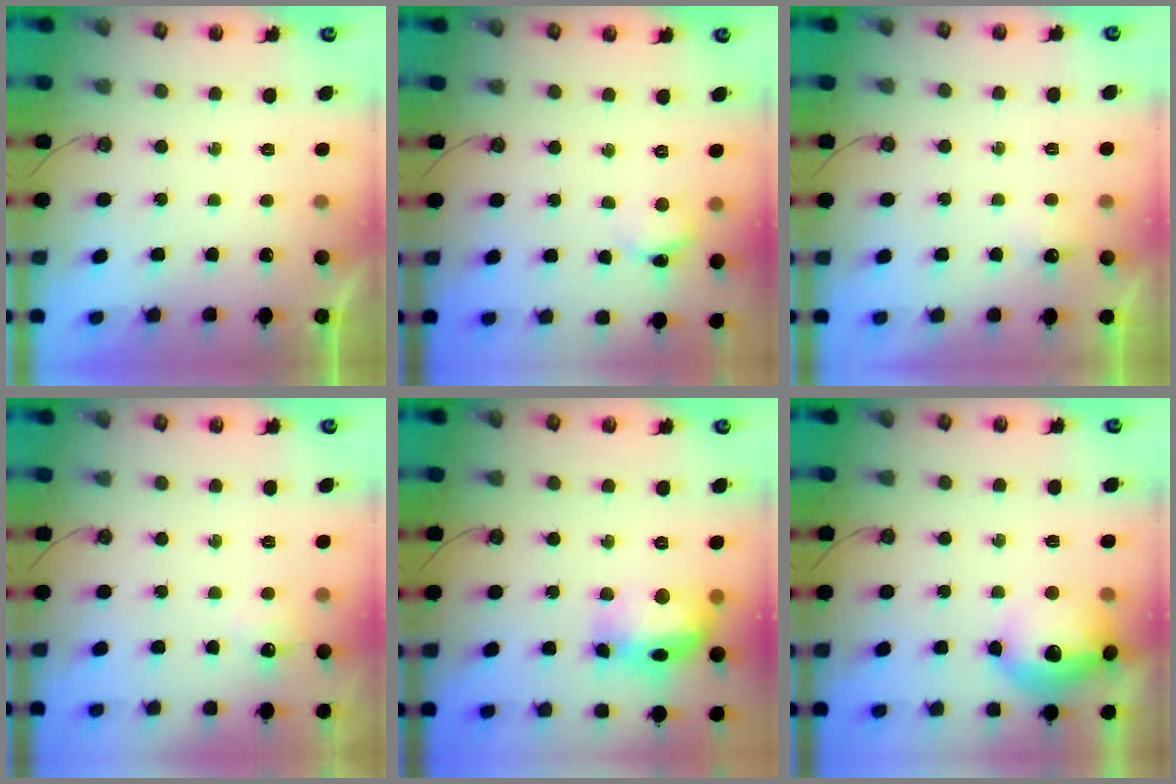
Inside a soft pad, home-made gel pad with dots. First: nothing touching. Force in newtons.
{"total": 3.7, "press": 3.7, "slide": 0.3}
{"total": 3.9, "press": 3.9, "slide": 0.7}
{"total": 5.9, "press": 5.8, "slide": 1.2}
{"total": 16.8, "press": 16.7, "slide": 1.8}
{"total": 16.3, "press": 16.3, "slide": 1.1}